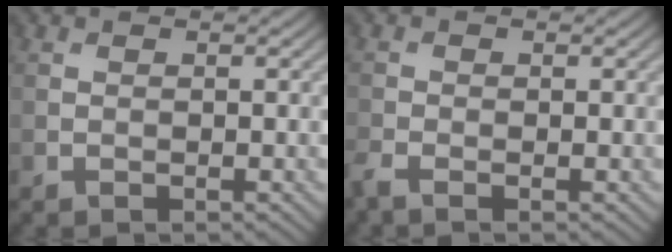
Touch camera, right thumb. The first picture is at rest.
{"total": 1.7, "force": [-1.3, 0.3, 0.9], "torque": [-0.029, -0.007, -0.035]}